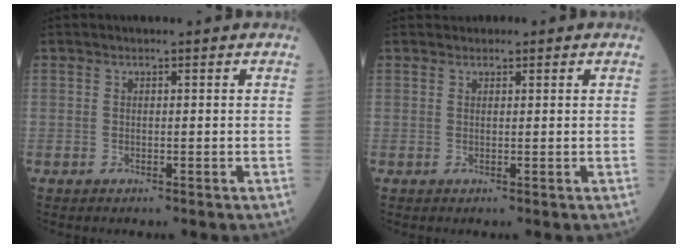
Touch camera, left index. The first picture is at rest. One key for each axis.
{"total": 0.7, "fx": 0.5, "fy": 0.4, "fz": 0.0, "tx": -0.003, "ty": 0.002, "tz": 0.005}